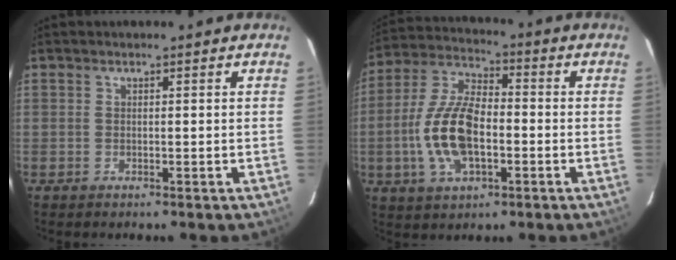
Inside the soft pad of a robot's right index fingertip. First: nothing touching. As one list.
[{"total": 14.1, "force": [-3.0, 6.7, 12.1], "torque": [-0.258, 0.006, -0.057]}]